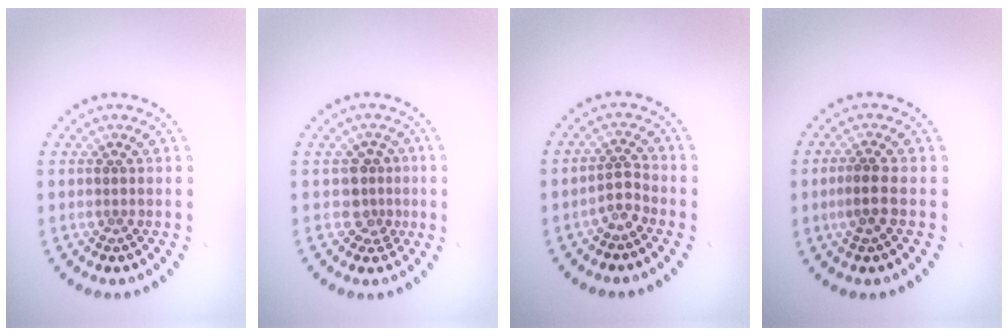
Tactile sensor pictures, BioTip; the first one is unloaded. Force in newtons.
{"total": 2.2, "press": 1.9, "slide": 1.2}
{"total": 1.7, "press": 1.2, "slide": 1.2}
{"total": 2.0, "press": 1.8, "slide": 0.8}